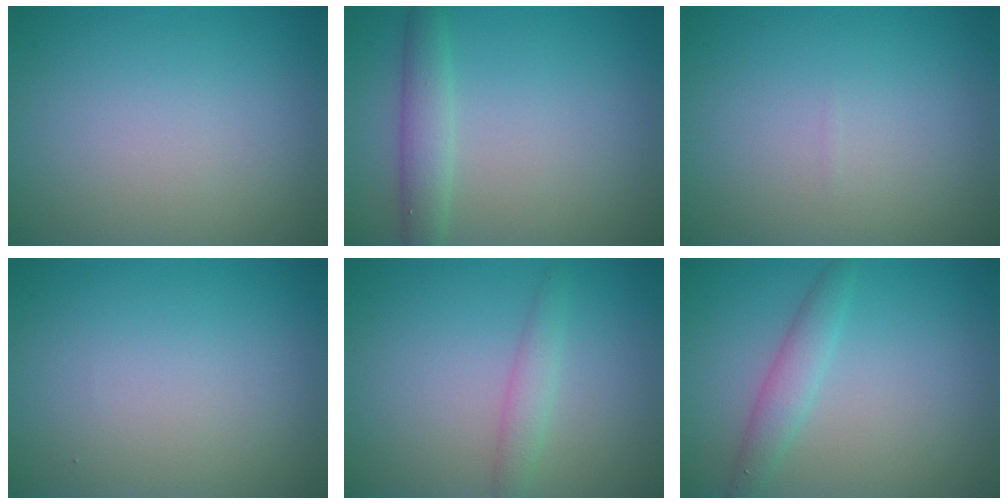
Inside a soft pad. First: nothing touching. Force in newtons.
{"total": 2.6, "press": 2.6, "slide": 0.0}
{"total": 0.0}
{"total": 0.0}
{"total": 1.7, "press": 1.7, "slide": 0.1}
{"total": 2.3, "press": 2.3, "slide": 0.0}